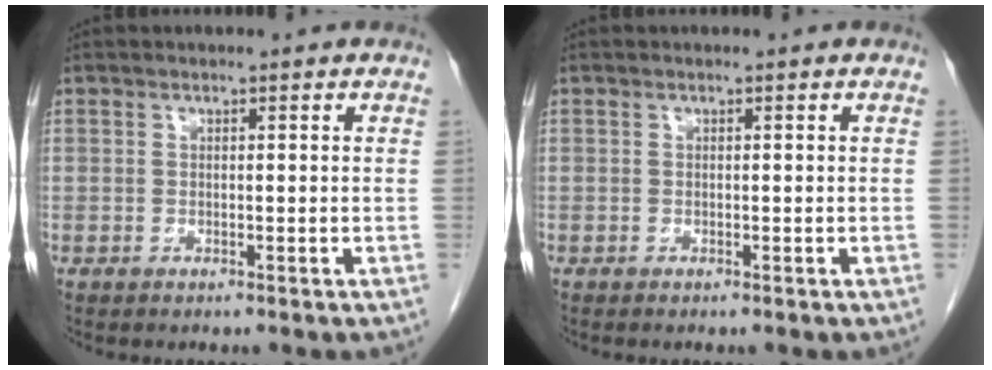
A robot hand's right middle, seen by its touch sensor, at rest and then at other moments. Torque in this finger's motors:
{"motor_torque": [0.30, -0.28, 0.04, 0.01]}